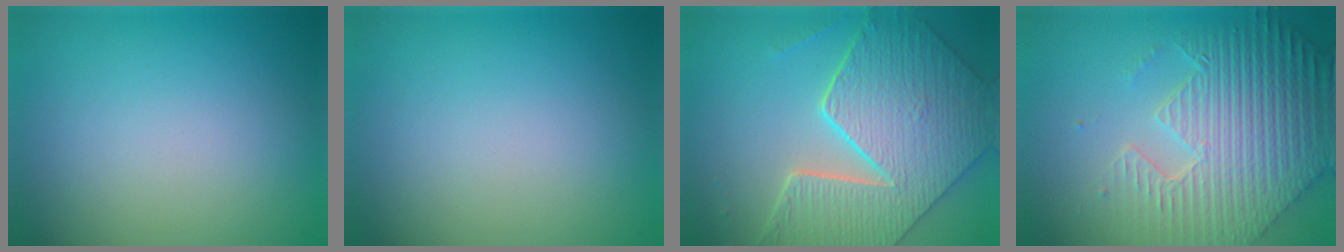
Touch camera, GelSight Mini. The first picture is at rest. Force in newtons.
{"total": 0.0}
{"total": 8.2, "press": 6.8, "slide": 4.5}
{"total": 9.4, "press": 6.5, "slide": 6.8}